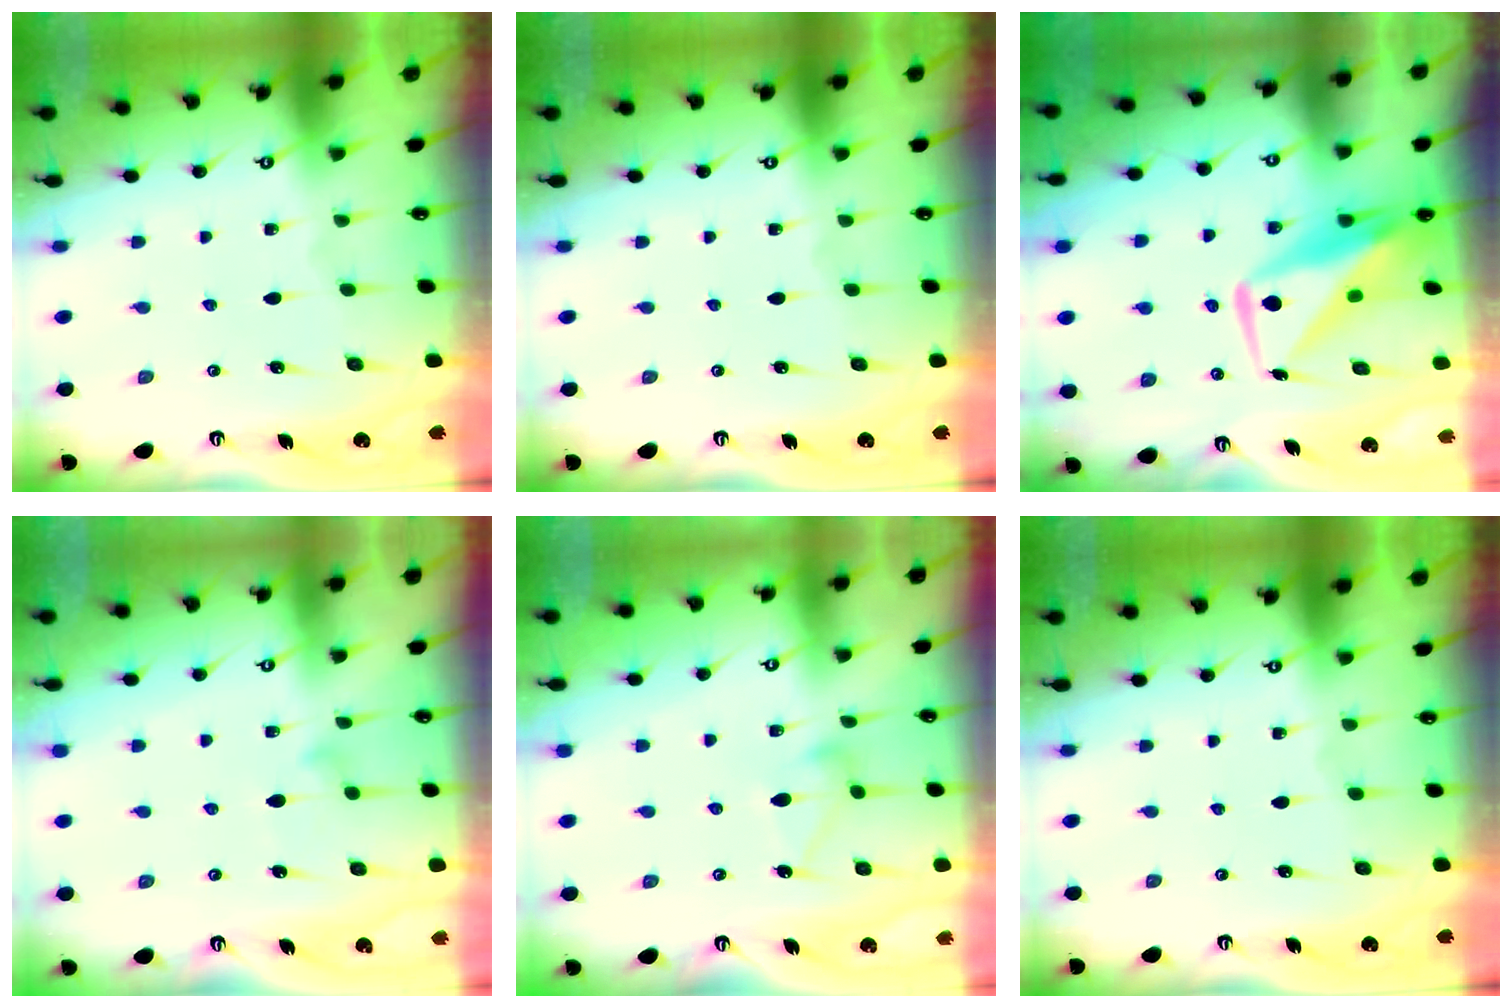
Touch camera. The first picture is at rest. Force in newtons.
{"total": 0.0}
{"total": 11.7, "press": 11.6, "slide": 1.1}
{"total": 7.9, "press": 7.9, "slide": 0.4}
{"total": 8.1, "press": 8.1, "slide": 0.4}
{"total": 0.0}